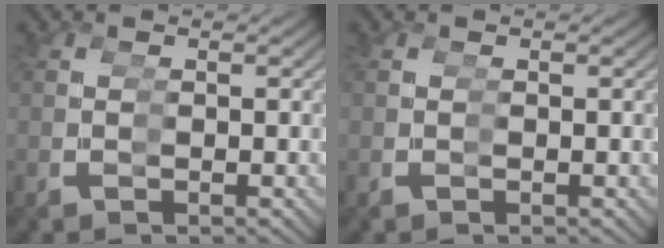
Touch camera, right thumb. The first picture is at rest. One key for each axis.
{"total": 0.0}